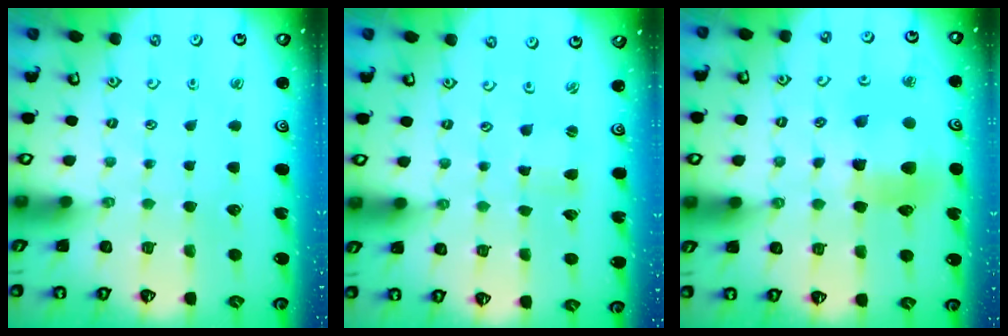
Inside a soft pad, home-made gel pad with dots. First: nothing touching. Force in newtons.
{"total": 2.4, "press": 2.4, "slide": 0.5}
{"total": 9.9, "press": 9.8, "slide": 1.5}